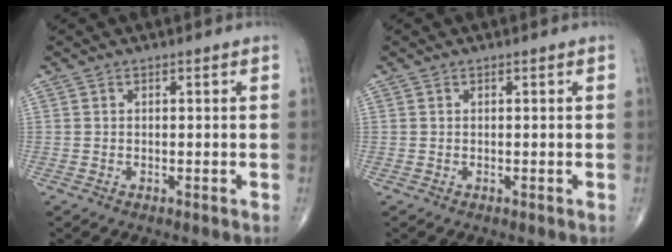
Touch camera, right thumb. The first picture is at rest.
{"total": 0.0}